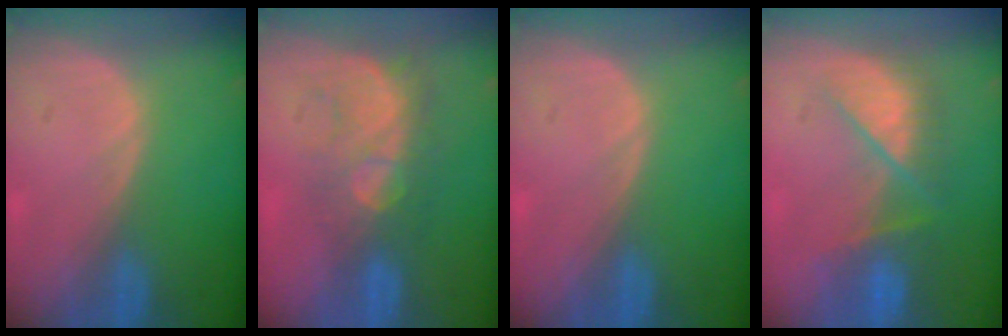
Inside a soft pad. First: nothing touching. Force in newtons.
{"total": 8.9, "press": 7.6, "slide": 4.6}
{"total": 0.0}
{"total": 7.5, "press": 7.2, "slide": 1.8}